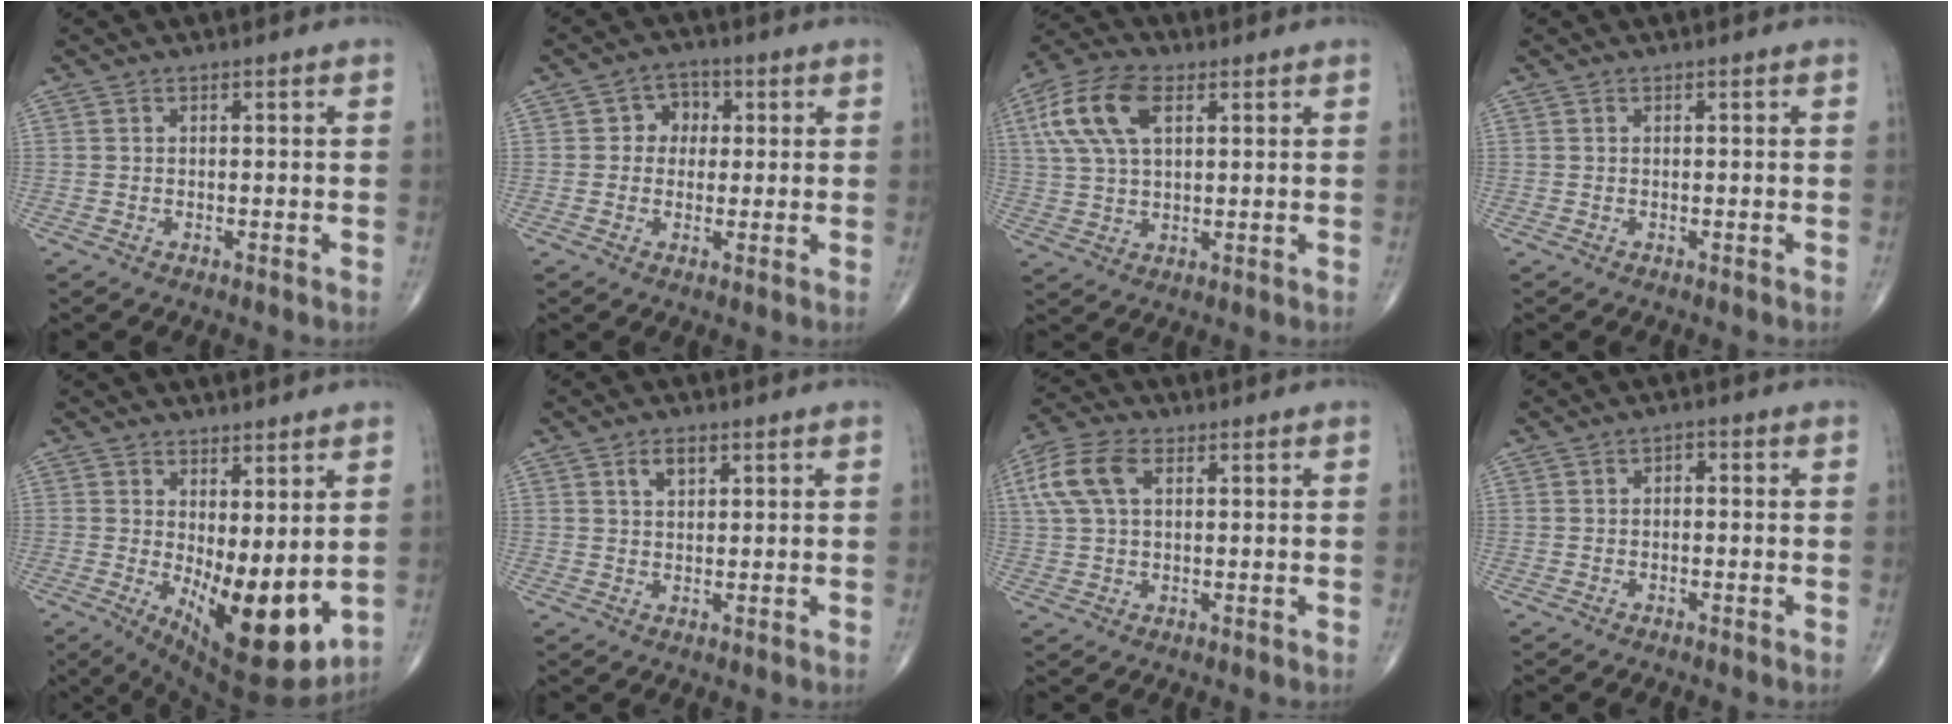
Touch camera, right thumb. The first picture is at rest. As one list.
[{"total": 4.8, "force": [0.9, 4.2, 2.1], "torque": [0.002, 0.007, 0.004]}, {"total": 12.4, "force": [4.3, 6.4, 9.7], "torque": [-0.204, 0.010, 0.082]}, {"total": 0.0}, {"total": 13.6, "force": [-0.3, 5.5, 12.4], "torque": [-0.179, -0.033, 0.016]}, {"total": 3.2, "force": [1.6, 1.7, 2.1], "torque": [-0.031, -0.006, 0.030]}, {"total": 9.0, "force": [2.7, 5.2, 6.9], "torque": [-0.157, 0.019, 0.051]}, {"total": 1.6, "force": [0.0, 1.0, 1.2], "torque": [-0.011, 0.007, -0.007]}]